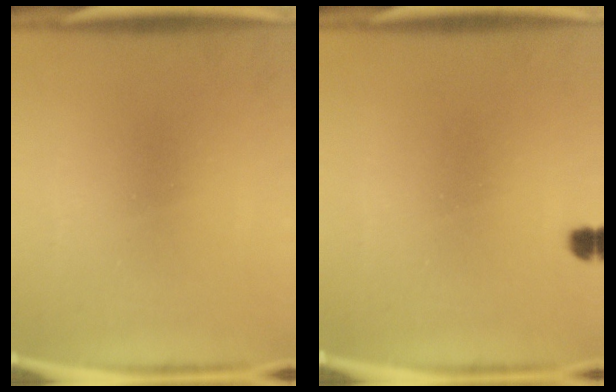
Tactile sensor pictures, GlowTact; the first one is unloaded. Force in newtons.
{"total": 1.4}